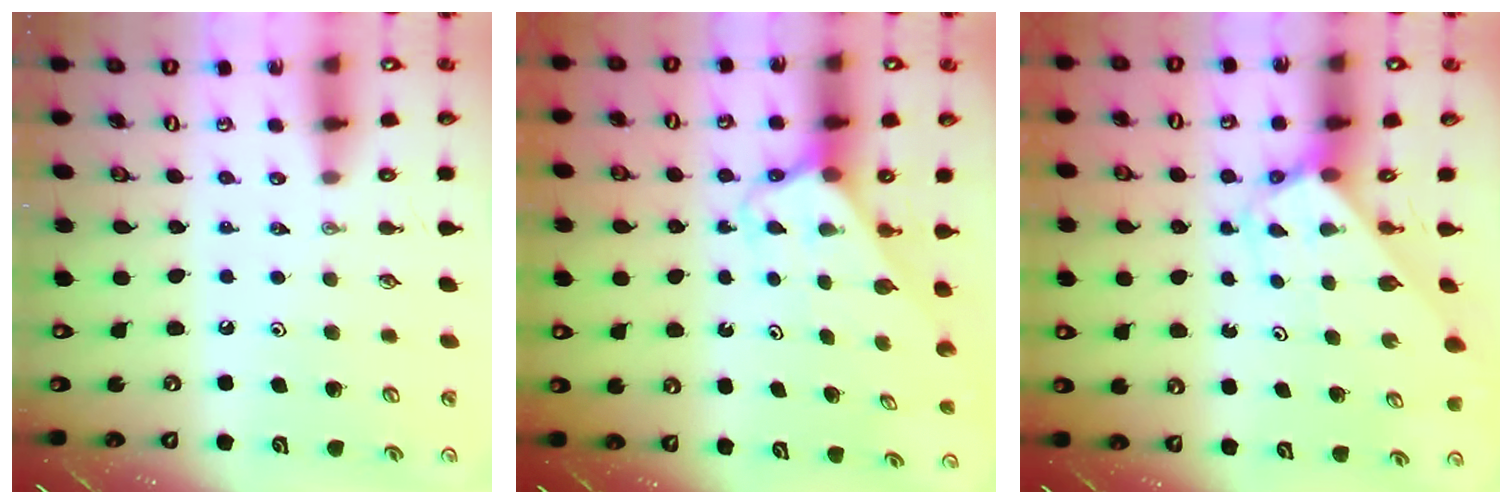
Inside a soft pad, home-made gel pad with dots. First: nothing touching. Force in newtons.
{"total": 2.5, "press": 2.5, "slide": 0.2}
{"total": 2.7, "press": 2.7, "slide": 0.2}